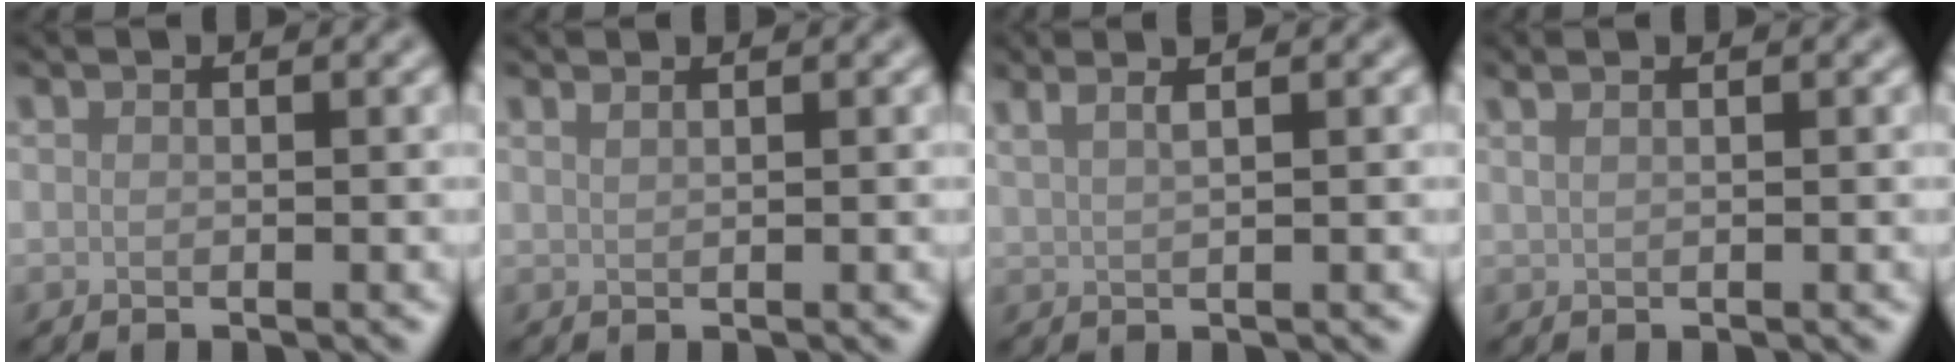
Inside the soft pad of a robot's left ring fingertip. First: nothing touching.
{"total": 0.9, "force": [0.7, 0.3, 0.4], "torque": [-0.003, -0.001, 0.009]}
{"total": 3.3, "force": [2.1, 1.2, 2.2], "torque": [-0.018, 0.011, 0.009]}
{"total": 2.0, "force": [1.2, 0.9, 1.2], "torque": [-0.014, -0.001, 0.005]}